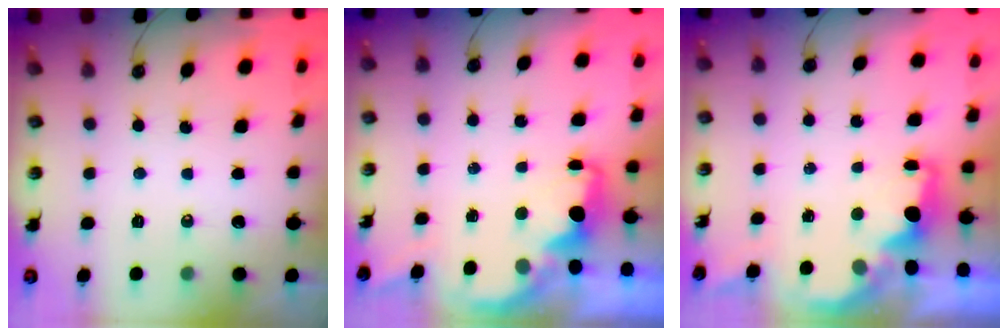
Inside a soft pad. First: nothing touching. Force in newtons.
{"total": 2.2, "press": 2.0, "slide": 0.9}
{"total": 2.0, "press": 1.8, "slide": 0.8}